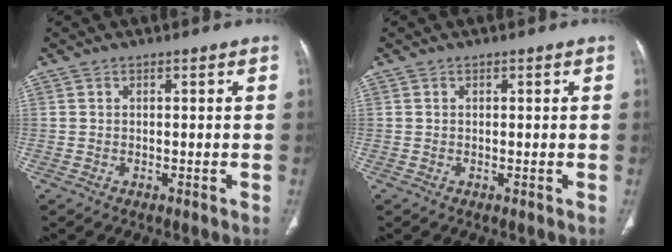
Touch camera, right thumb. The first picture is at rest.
{"total": 0.0}